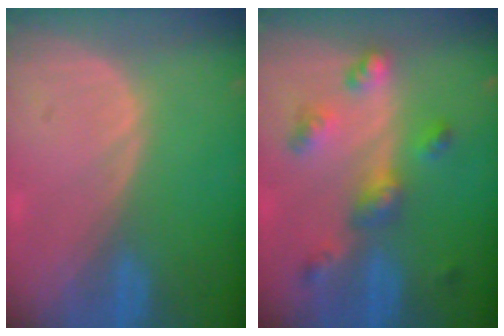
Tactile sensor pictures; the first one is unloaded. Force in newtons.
{"total": 6.7, "press": 5.8, "slide": 3.3}